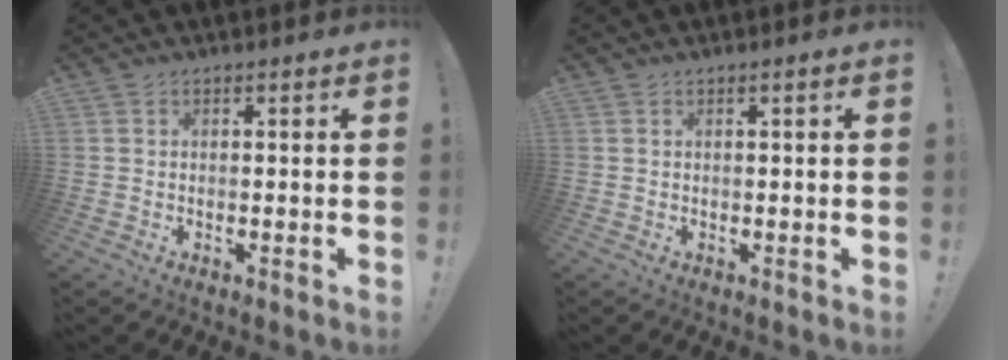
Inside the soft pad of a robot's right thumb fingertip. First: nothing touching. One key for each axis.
{"total": 1.1, "fx": 0.3, "fy": -0.2, "fz": 1.1, "tx": -0.013, "ty": -0.004, "tz": 0.001}